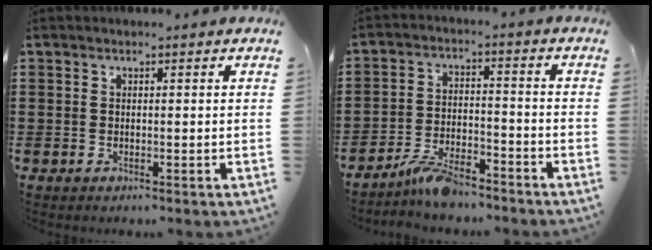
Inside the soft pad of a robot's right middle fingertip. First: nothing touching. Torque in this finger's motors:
{"motor_torque": [-0.06, -0.19, 0.19, 0.08]}